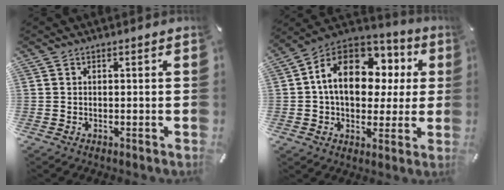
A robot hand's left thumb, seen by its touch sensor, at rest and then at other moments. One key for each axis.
{"total": 17.2, "fx": 4.1, "fy": 12.1, "fz": 11.5, "tx": -0.199, "ty": -0.012, "tz": 0.072}